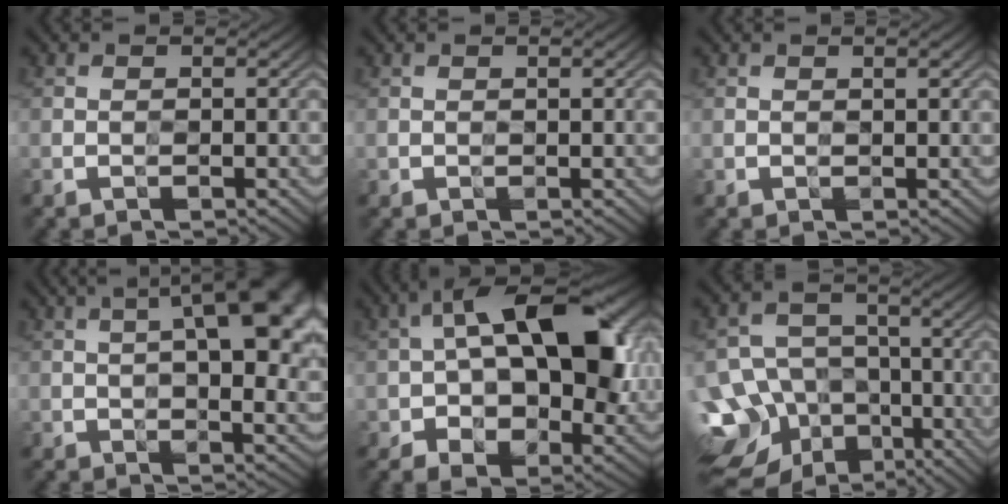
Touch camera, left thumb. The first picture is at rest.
{"total": 0.6, "force": [0.5, -0.1, -0.2], "torque": [0.006, 0.003, 0.010]}
{"total": 0.9, "force": [0.8, -0.2, -0.2], "torque": [0.006, 0.004, 0.015]}
{"total": 13.7, "force": [3.3, 5.8, 12.0], "torque": [-0.126, 0.029, 0.040]}
{"total": 16.1, "force": [1.7, 9.5, 12.9], "torque": [-0.195, 0.009, 0.027]}
{"total": 14.8, "force": [-7.7, 11.4, 5.3], "torque": [-0.142, -0.034, -0.113]}